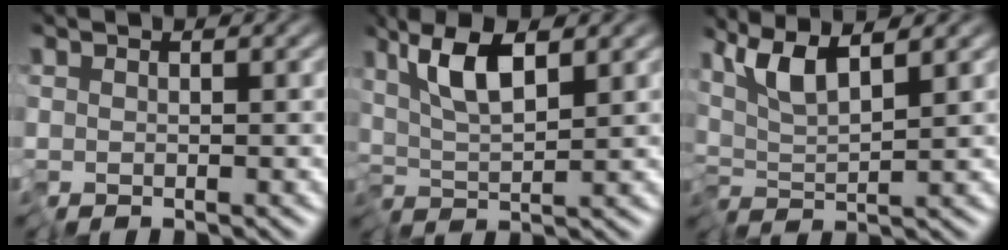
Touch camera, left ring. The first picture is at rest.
{"total": 4.6, "force": [2.0, 0.8, 4.0], "torque": [-0.082, 0.004, 0.038]}
{"total": 4.4, "force": [2.8, 0.2, 3.3], "torque": [-0.065, 0.008, 0.055]}